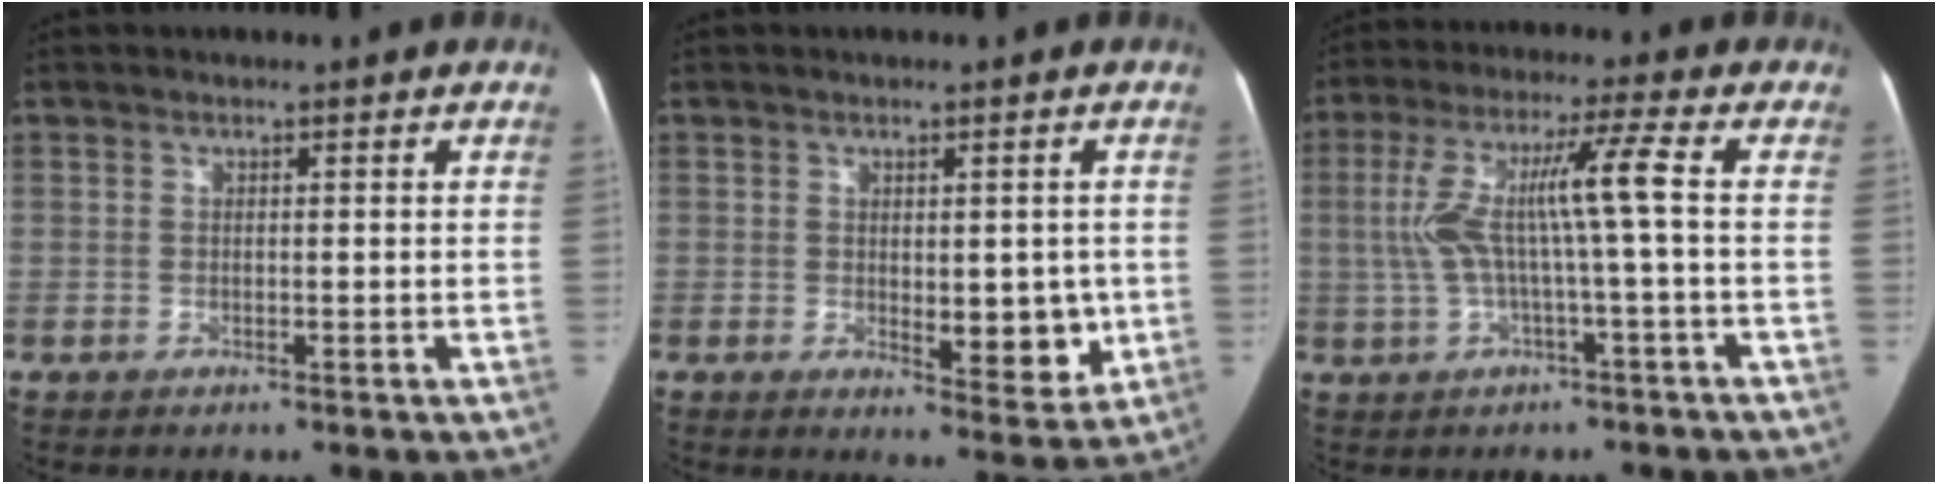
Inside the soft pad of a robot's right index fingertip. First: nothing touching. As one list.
[{"total": 6.7, "force": [-0.6, 2.9, 6.0], "torque": [-0.069, -0.010, 0.003]}, {"total": 9.1, "force": [-0.1, -0.7, 9.1], "torque": [-0.186, 0.025, 0.001]}]